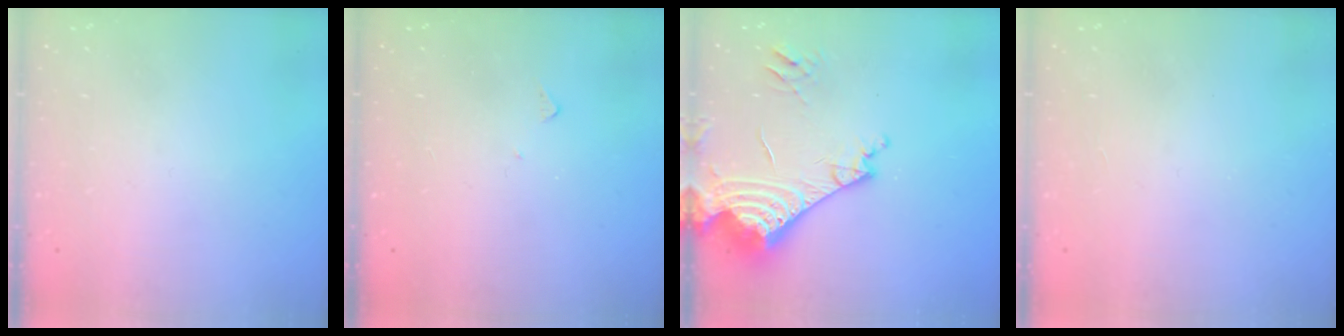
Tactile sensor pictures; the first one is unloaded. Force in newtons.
{"total": 6.6, "press": 6.6, "slide": 0.6}
{"total": 21.0, "press": 20.9, "slide": 2.5}
{"total": 1.2, "press": 1.2, "slide": 0.1}